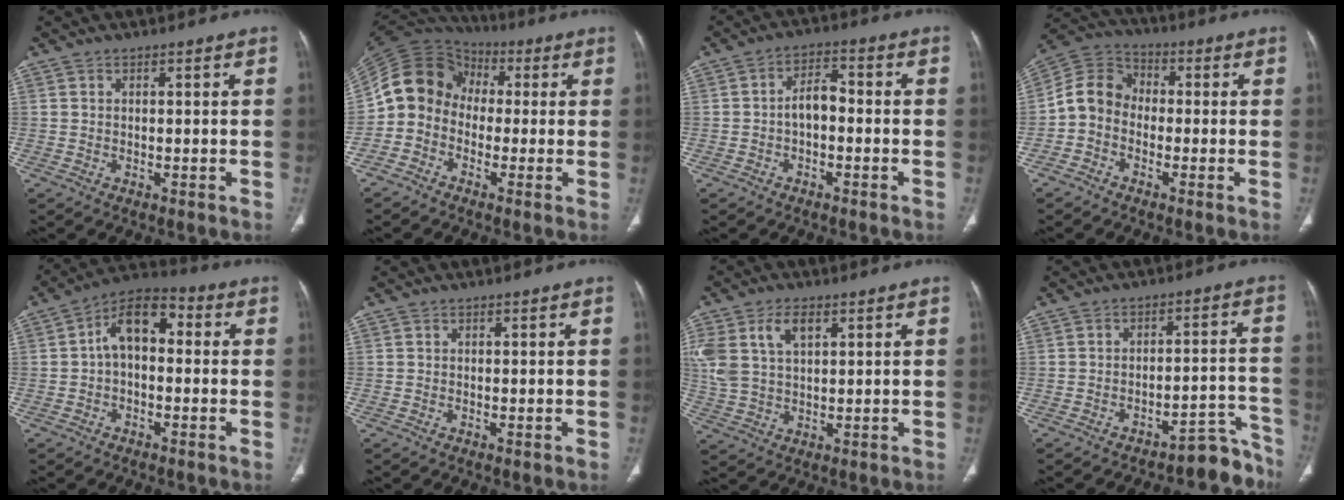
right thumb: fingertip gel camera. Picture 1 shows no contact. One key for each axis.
{"total": 11.8, "fx": -1.4, "fy": 10.2, "fz": 5.8, "tx": -0.101, "ty": 0.050, "tz": -0.046}
{"total": 4.8, "fx": -1.1, "fy": 2.9, "fz": 3.7, "tx": -0.054, "ty": 0.025, "tz": -0.026}
{"total": 8.1, "fx": -1.8, "fy": 6.7, "fz": 4.2, "tx": -0.071, "ty": 0.034, "tz": -0.051}
{"total": 9.7, "fx": 0.5, "fy": 6.0, "fz": 7.6, "tx": -0.106, "ty": 0.034, "tz": -0.007}
{"total": 0.0}
{"total": 9.7, "fx": 4.0, "fy": 5.6, "fz": 6.9, "tx": -0.148, "ty": 0.001, "tz": 0.085}
{"total": 8.4, "fx": -7.8, "fy": 2.8, "fz": 1.7, "tx": 0.025, "ty": 0.109, "tz": -0.104}